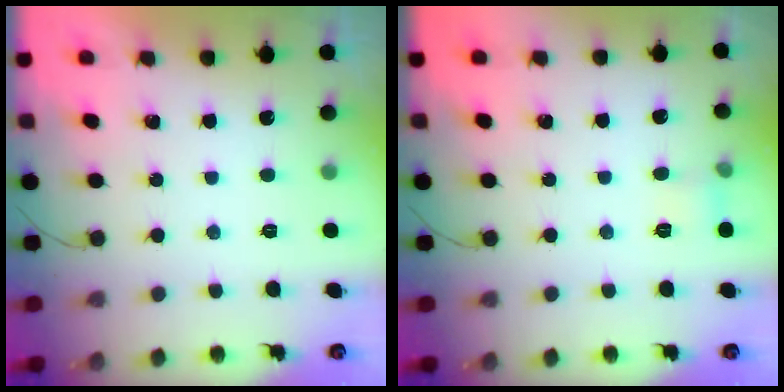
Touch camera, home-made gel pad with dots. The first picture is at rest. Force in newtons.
{"total": 4.7, "press": 4.5, "slide": 1.4}